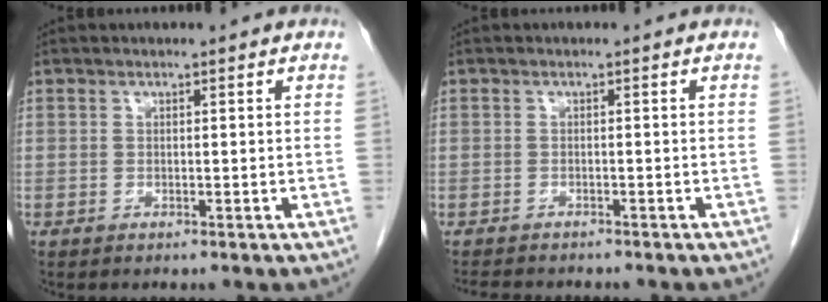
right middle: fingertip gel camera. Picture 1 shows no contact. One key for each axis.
{"total": 5.9, "fx": -5.3, "fy": 1.3, "fz": 2.2, "tx": -0.031, "ty": -0.006, "tz": -0.077}